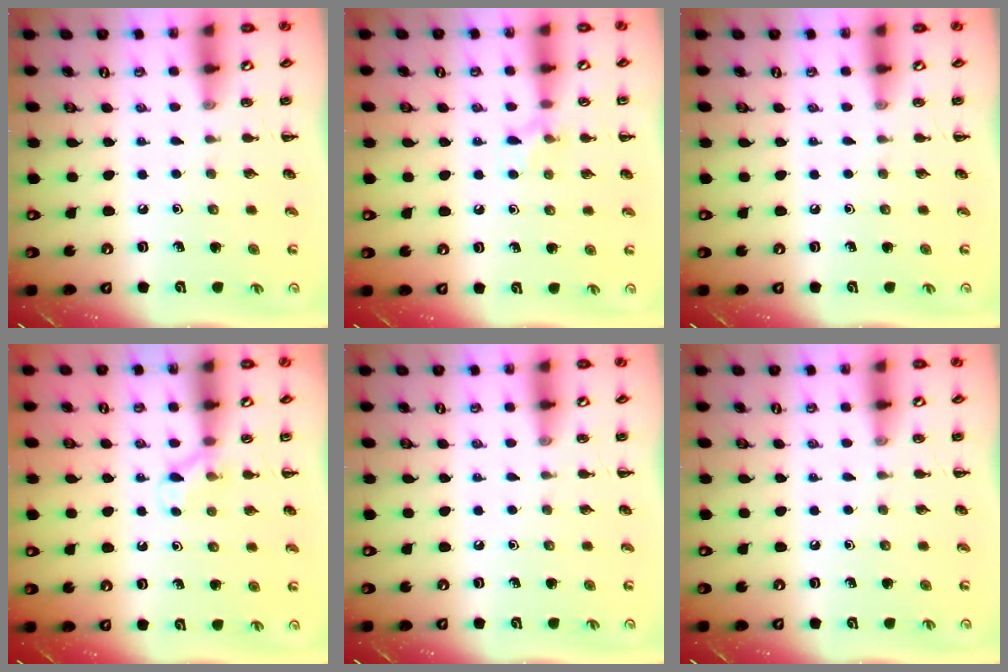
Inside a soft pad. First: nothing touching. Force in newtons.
{"total": 6.7, "press": 6.3, "slide": 2.0}
{"total": 0.0}
{"total": 4.9, "press": 4.6, "slide": 1.8}
{"total": 0.0}
{"total": 0.0}